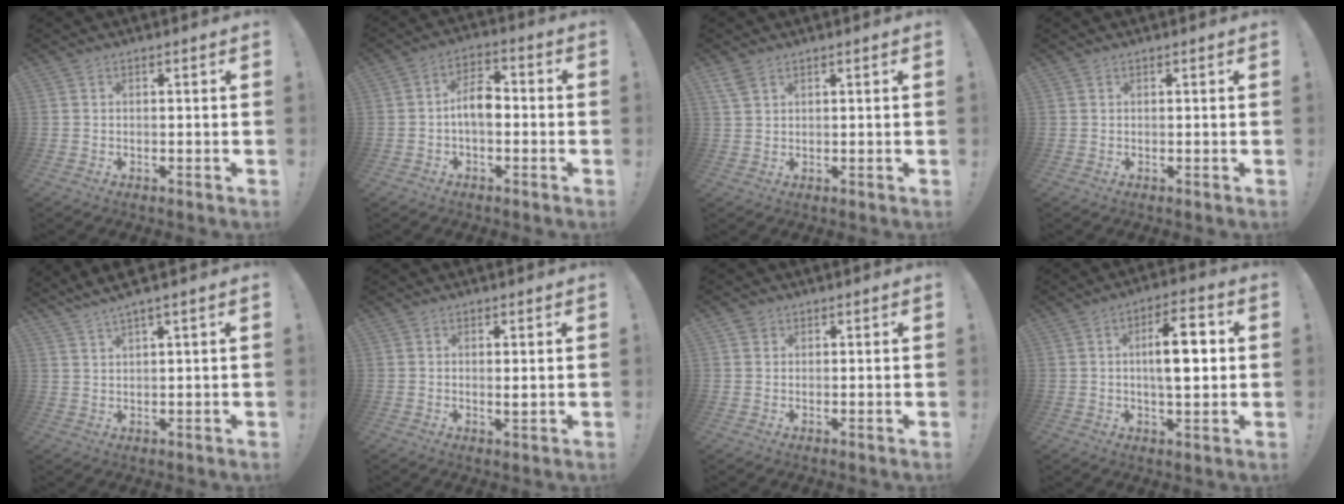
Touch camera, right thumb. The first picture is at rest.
{"total": 8.2, "force": [-1.2, 4.6, 6.6], "torque": [-0.120, 0.012, -0.022]}
{"total": 3.3, "force": [2.2, 1.6, 1.8], "torque": [-0.030, -0.009, 0.041]}
{"total": 0.0}
{"total": 4.1, "force": [2.9, -0.2, 3.0], "torque": [-0.058, -0.013, 0.052]}
{"total": 1.6, "force": [0.5, 0.3, 1.5], "torque": [-0.015, -0.008, 0.006]}
{"total": 1.6, "force": [1.1, 1.3, 0.1], "torque": [0.003, -0.003, 0.019]}
{"total": 11.6, "force": [1.0, 4.5, 10.7], "torque": [-0.166, 0.004, 0.011]}